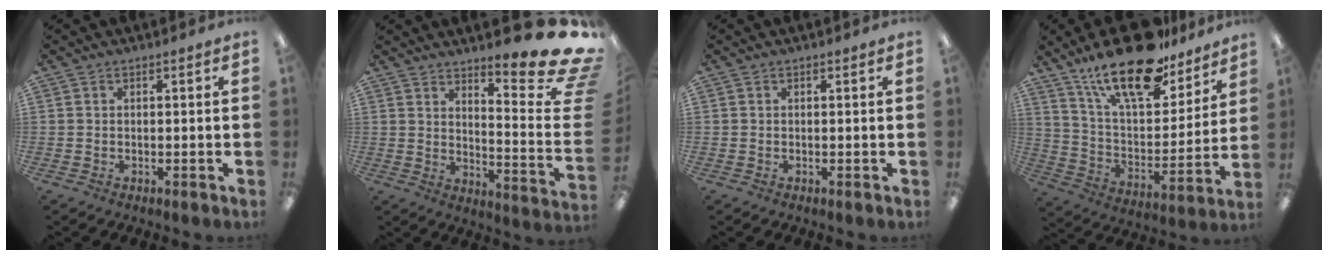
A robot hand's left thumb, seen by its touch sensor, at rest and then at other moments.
{"total": 14.7, "force": [11.4, 1.9, 9.0], "torque": [-0.118, -0.111, 0.182]}
{"total": 0.0}
{"total": 22.7, "force": [16.6, 8.6, 13.0], "torque": [-0.211, -0.098, 0.286]}